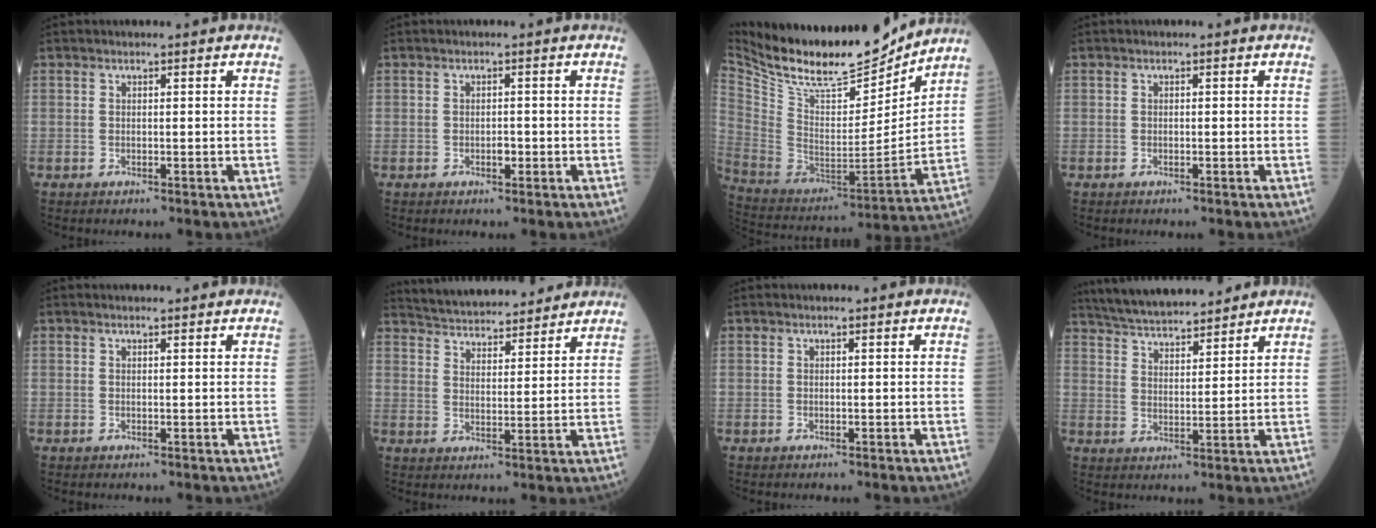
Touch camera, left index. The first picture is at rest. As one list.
[{"total": 1.0, "force": [-0.6, 0.5, 0.7], "torque": [-0.007, -0.002, -0.012]}, {"total": 20.3, "force": [18.3, 3.8, 7.7], "torque": [-0.157, -0.033, 0.310]}, {"total": 0.0}, {"total": 2.6, "force": [2.6, 0.3, 0.5], "torque": [-0.010, 0.011, 0.026]}, {"total": 15.1, "force": [14.3, 2.5, 4.3], "torque": [-0.065, 0.021, 0.209]}, {"total": 0.7, "force": [0.7, 0.0, 0.1], "torque": [-0.008, 0.005, 0.008]}, {"total": 12.9, "force": [11.9, 2.0, 4.7], "torque": [-0.084, 0.019, 0.195]}]